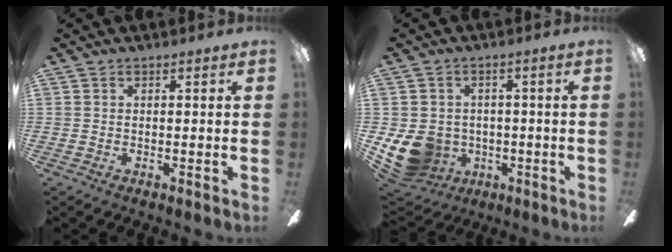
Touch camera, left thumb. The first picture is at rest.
{"total": 11.1, "force": [-2.6, 9.6, 5.0], "torque": [-0.141, 0.007, -0.042]}